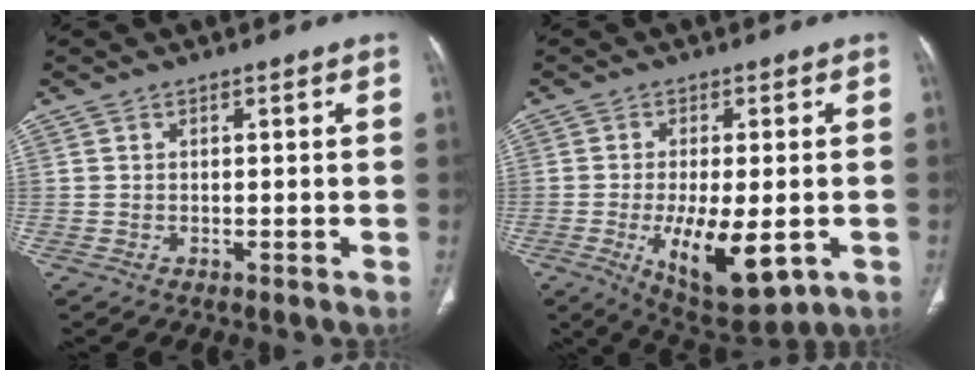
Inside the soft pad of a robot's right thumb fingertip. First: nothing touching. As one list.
[{"total": 13.3, "force": [-3.6, 5.4, 11.6], "torque": [-0.181, -0.017, -0.040]}]